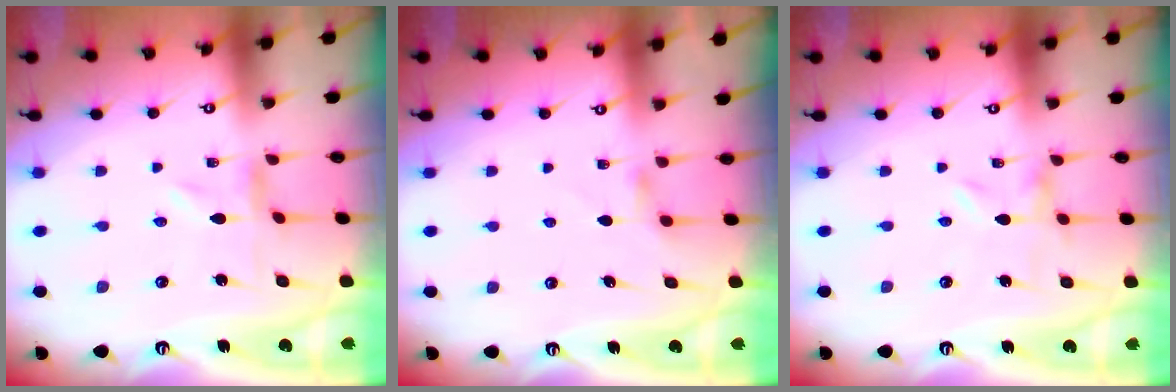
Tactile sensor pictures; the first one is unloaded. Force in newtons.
{"total": 2.8, "press": 2.7, "slide": 0.6}
{"total": 0.0}